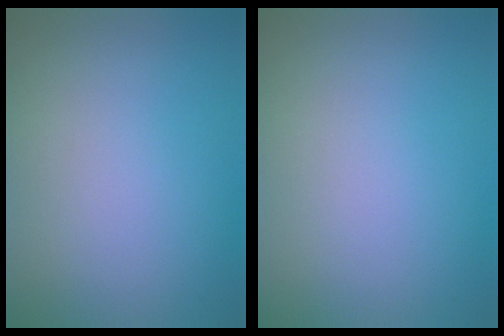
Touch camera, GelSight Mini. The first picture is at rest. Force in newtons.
{"total": 0.0}